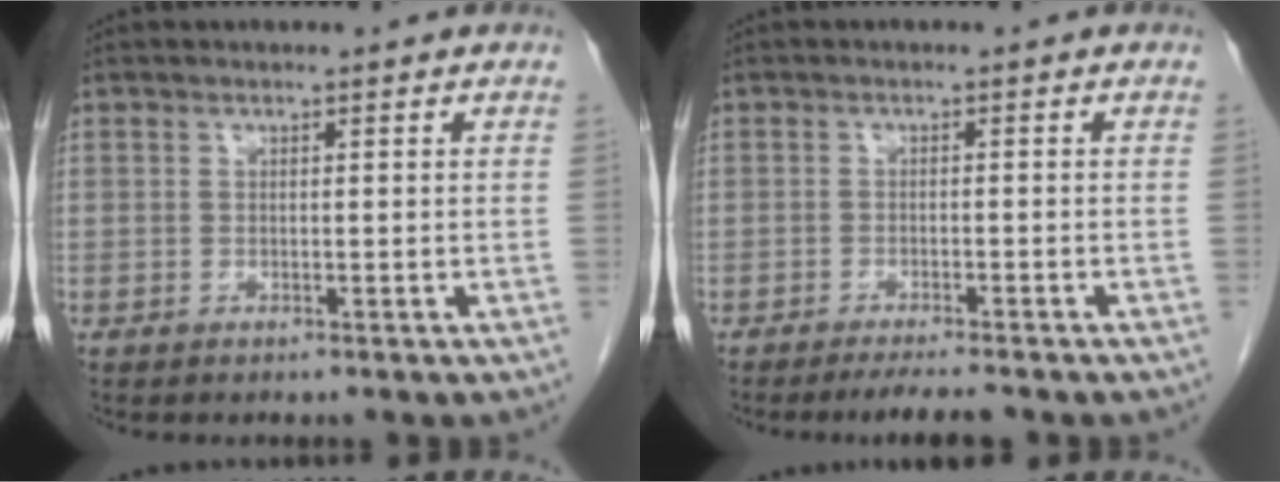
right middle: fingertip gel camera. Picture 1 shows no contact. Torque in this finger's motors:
{"motor_torque": [0.12, -0.08, 0.01, 0.00]}